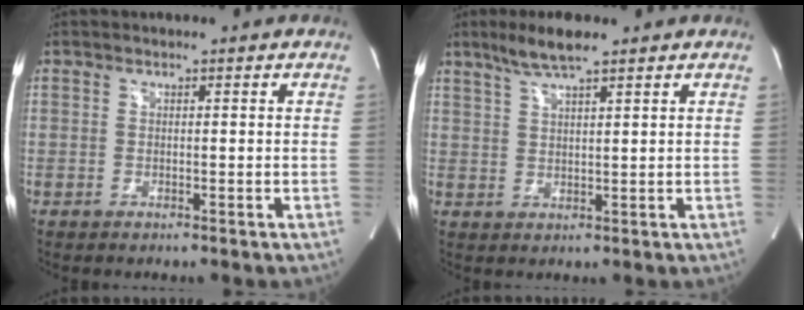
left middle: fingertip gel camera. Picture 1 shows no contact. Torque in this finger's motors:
{"motor_torque": [0.40, -0.32, 0.02, 0.06]}